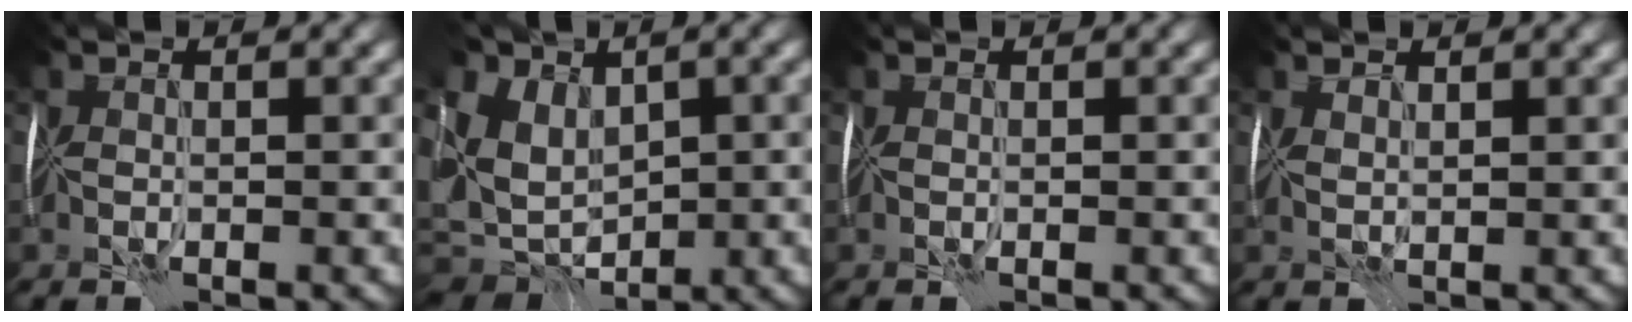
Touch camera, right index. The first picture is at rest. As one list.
[{"total": 10.7, "force": [2.4, 8.0, 6.7], "torque": [-0.145, 0.009, 0.051]}, {"total": 0.0}, {"total": 1.3, "force": [1.3, 0.1, 0.2], "torque": [-0.008, 0.005, 0.026]}]